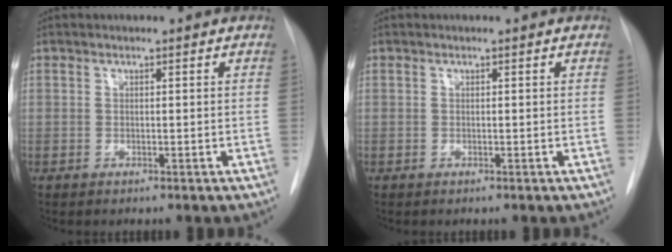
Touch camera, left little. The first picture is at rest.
{"total": 0.0}